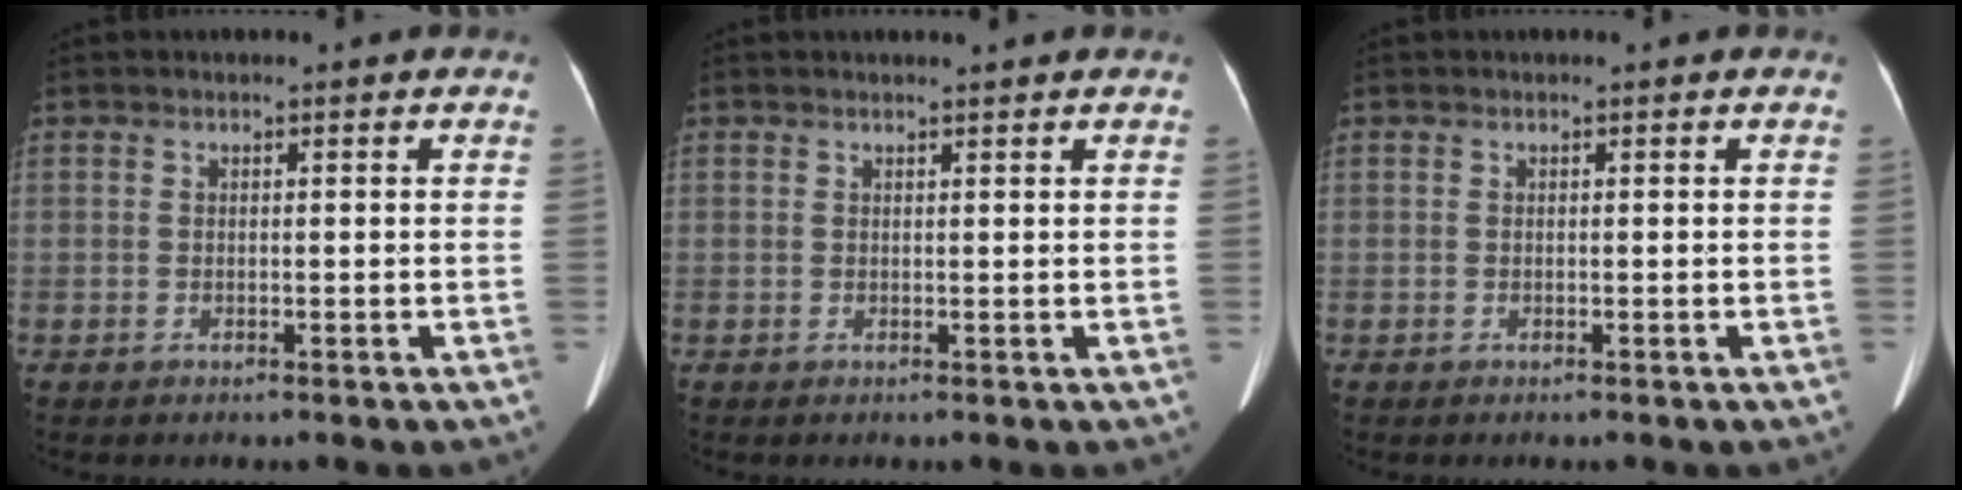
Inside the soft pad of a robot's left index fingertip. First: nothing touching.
{"total": 1.8, "force": [1.7, -0.1, 0.7], "torque": [-0.009, 0.008, 0.026]}
{"total": 0.0}